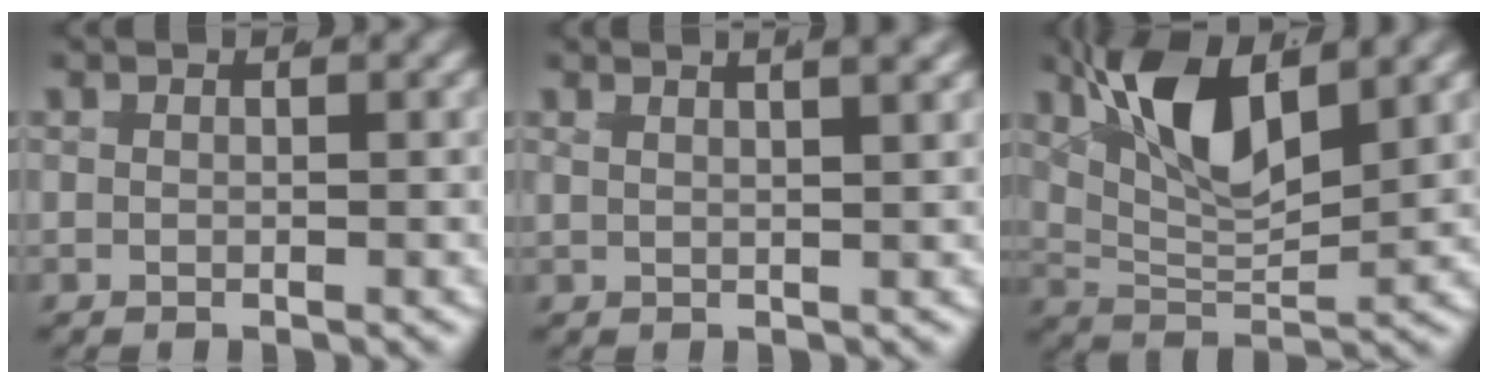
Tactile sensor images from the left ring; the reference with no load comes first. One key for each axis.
{"total": 3.9, "fx": 2.7, "fy": 1.2, "fz": 2.5, "tx": -0.023, "ty": 0.019, "tz": 0.032}
{"total": 7.8, "fx": 3.1, "fy": 3.5, "fz": 6.3, "tx": -0.118, "ty": -0.007, "tz": 0.055}